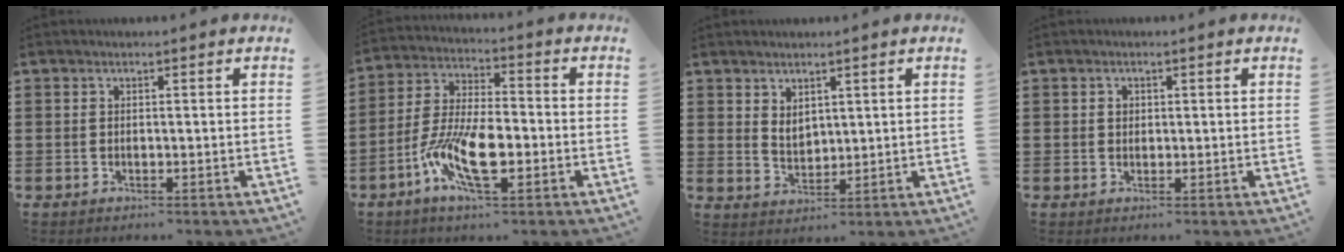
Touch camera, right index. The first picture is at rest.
{"total": 10.5, "force": [-3.9, 4.1, 8.8], "torque": [-0.195, -0.004, -0.077]}
{"total": 2.8, "force": [1.9, 1.7, 1.2], "torque": [-0.021, 0.002, 0.035]}
{"total": 1.0, "force": [0.3, 0.8, 0.5], "torque": [-0.012, 0.005, 0.006]}